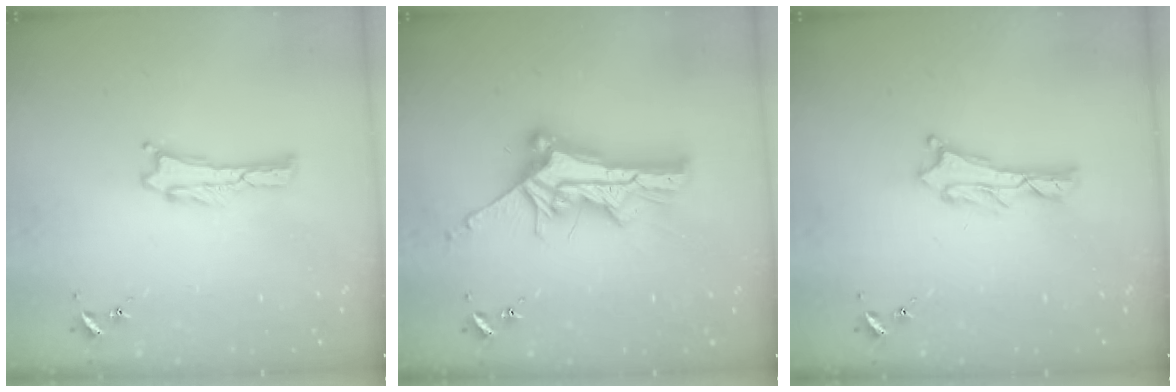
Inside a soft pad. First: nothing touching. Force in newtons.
{"total": 10.4, "press": 10.4, "slide": 1.0}
{"total": 1.1, "press": 1.0, "slide": 0.2}